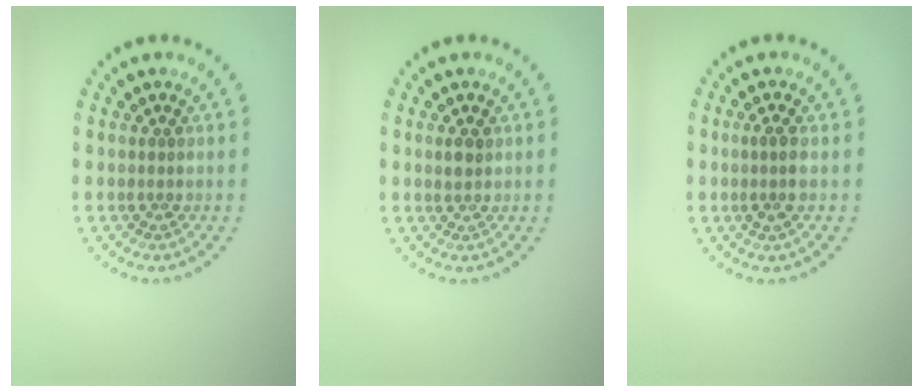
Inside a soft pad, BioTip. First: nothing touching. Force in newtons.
{"total": 1.1, "press": 1.0, "slide": 0.4}
{"total": 1.5, "press": 1.3, "slide": 0.7}